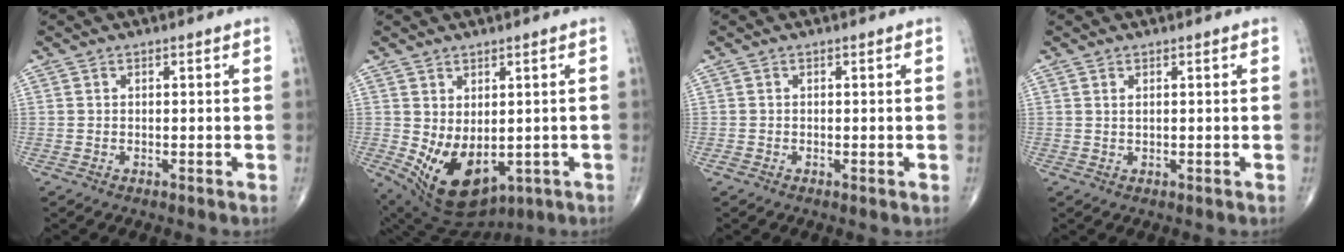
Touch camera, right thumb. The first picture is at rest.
{"total": 12.1, "force": [-1.9, 7.4, 9.4], "torque": [-0.148, -0.007, 0.003]}
{"total": 0.7, "force": [-0.2, 0.4, 0.5], "torque": [-0.006, -0.001, -0.008]}
{"total": 0.7, "force": [0.4, 0.2, 0.5], "torque": [-0.011, 0.000, 0.007]}